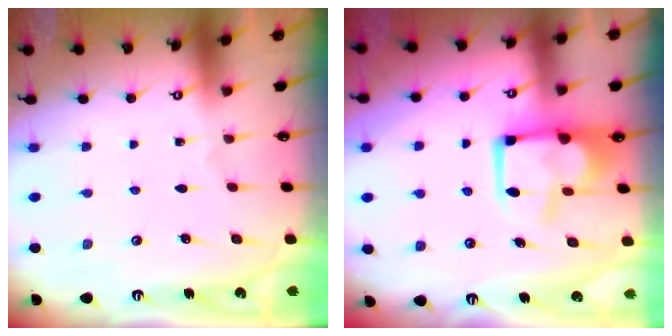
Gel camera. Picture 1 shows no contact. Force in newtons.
{"total": 6.3, "press": 6.3, "slide": 1.0}